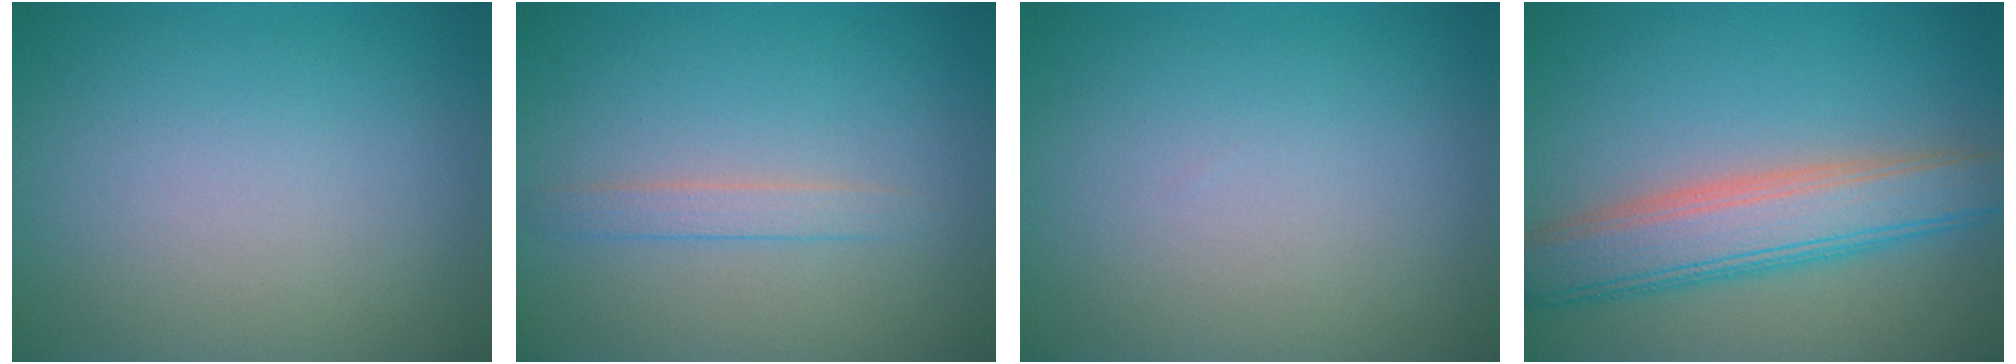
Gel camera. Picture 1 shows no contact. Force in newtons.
{"total": 1.5, "press": 1.5, "slide": 0.1}
{"total": 0.0}
{"total": 6.5, "press": 6.5, "slide": 0.1}